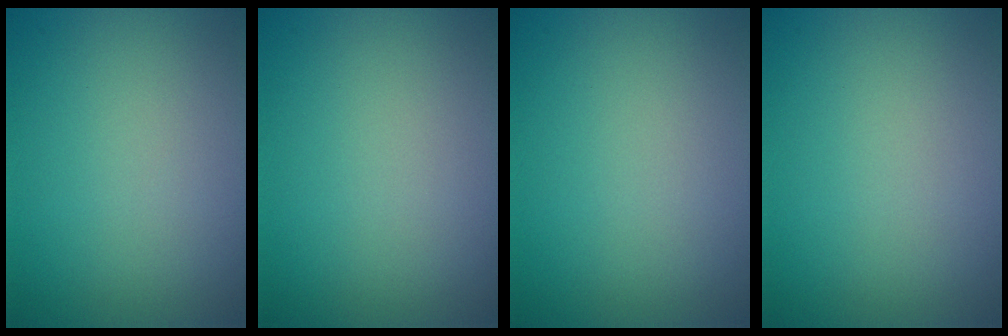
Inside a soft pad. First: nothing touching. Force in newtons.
{"total": 0.0}
{"total": 0.0}
{"total": 0.0}